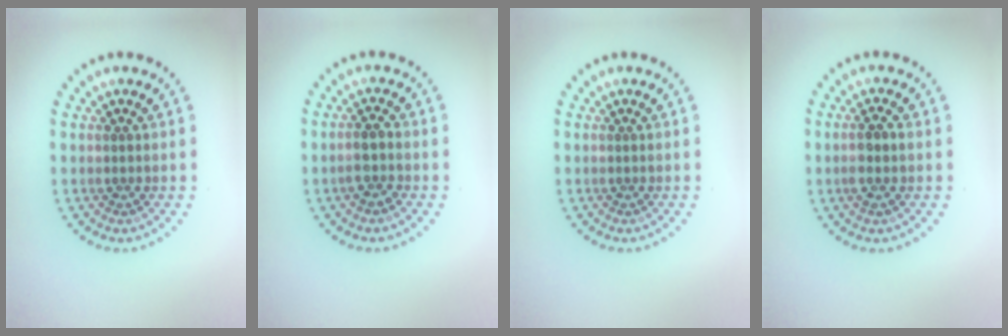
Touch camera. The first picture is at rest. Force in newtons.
{"total": 1.9, "press": 1.8, "slide": 0.7}
{"total": 0.0}
{"total": 1.8, "press": 1.7, "slide": 0.5}